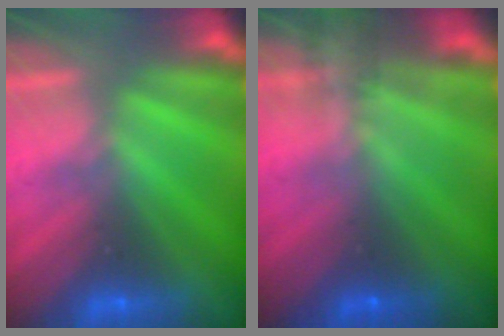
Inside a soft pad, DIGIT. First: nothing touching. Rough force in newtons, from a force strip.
{"total": 5.8}